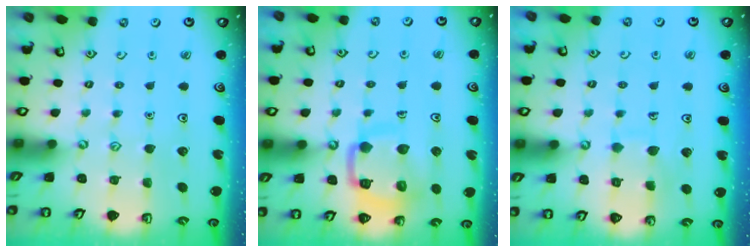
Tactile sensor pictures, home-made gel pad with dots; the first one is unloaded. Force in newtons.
{"total": 12.6, "press": 12.5, "slide": 1.4}
{"total": 6.5, "press": 6.5, "slide": 0.6}